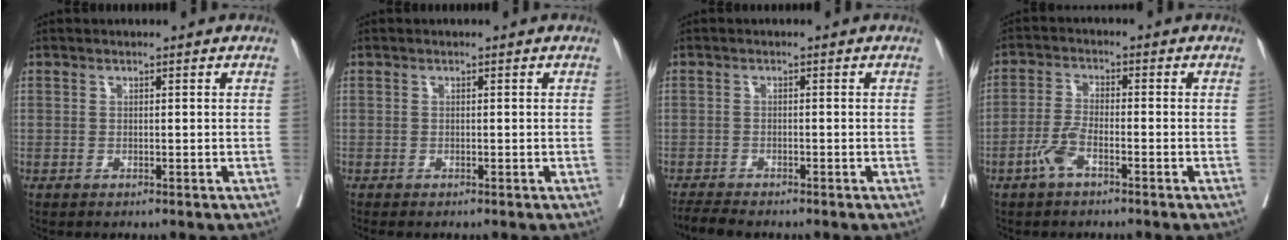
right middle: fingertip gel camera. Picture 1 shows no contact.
{"total": 1.2, "force": [-1.1, 0.3, 0.5], "torque": [-0.009, -0.004, -0.014]}
{"total": 3.6, "force": [-3.3, 0.3, 1.4], "torque": [-0.022, -0.013, -0.057]}
{"total": 4.1, "force": [-2.4, 1.1, 3.1], "torque": [-0.073, 0.000, -0.052]}